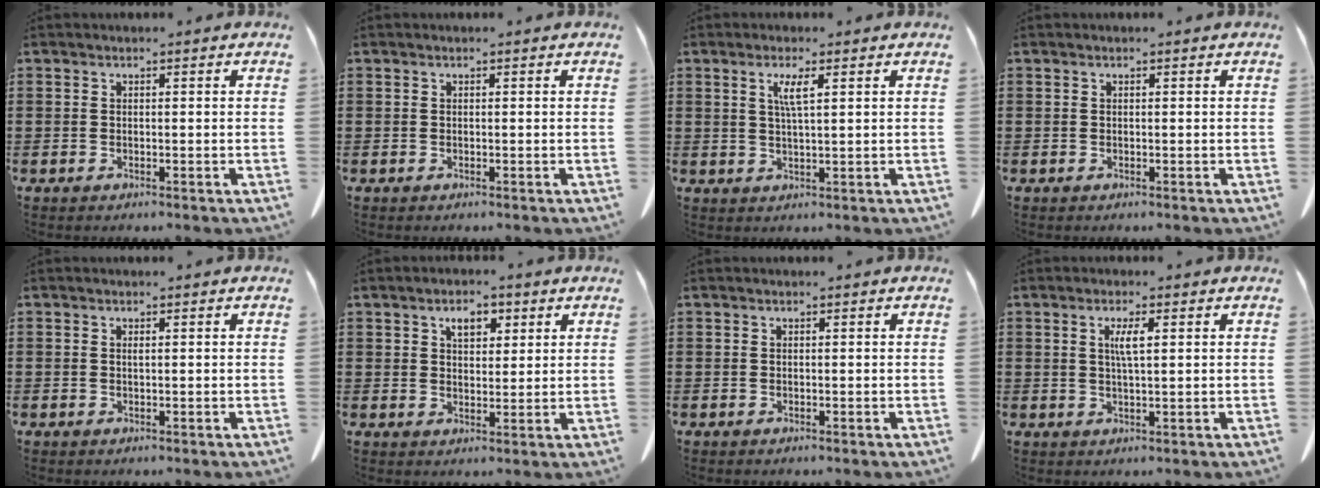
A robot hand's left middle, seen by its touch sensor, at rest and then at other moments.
{"total": 0.0}
{"total": 3.2, "force": [1.2, 0.3, 2.9], "torque": [-0.060, 0.001, 0.019]}
{"total": 0.0}
{"total": 0.0}
{"total": 3.7, "force": [2.1, 2.0, 2.4], "torque": [-0.039, 0.005, 0.031]}
{"total": 0.0}
{"total": 2.9, "force": [0.8, 0.4, 2.7], "torque": [-0.056, 0.003, 0.012]}